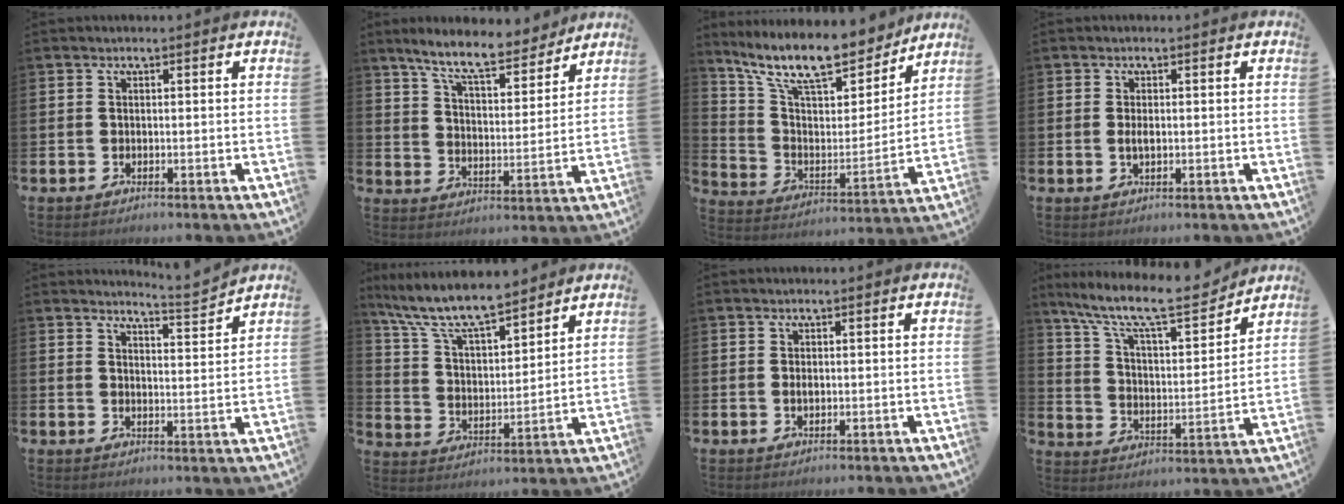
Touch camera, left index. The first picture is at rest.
{"total": 8.9, "force": [7.9, 1.9, 3.7], "torque": [-0.099, -0.042, 0.139]}
{"total": 13.3, "force": [11.3, 3.7, 6.1], "torque": [-0.153, -0.068, 0.199]}
{"total": 1.5, "force": [0.0, 0.6, 1.3], "torque": [-0.020, 0.000, -0.002]}
{"total": 4.2, "force": [4.2, -0.5, 0.4], "torque": [-0.005, -0.038, 0.069]}
{"total": 9.3, "force": [8.4, 1.7, 3.6], "torque": [-0.110, -0.046, 0.150]}
{"total": 0.8, "force": [0.1, 0.5, 0.7], "torque": [-0.007, 0.002, -0.002]}
{"total": 11.3, "force": [9.8, 2.2, 5.2], "torque": [-0.128, -0.066, 0.162]}